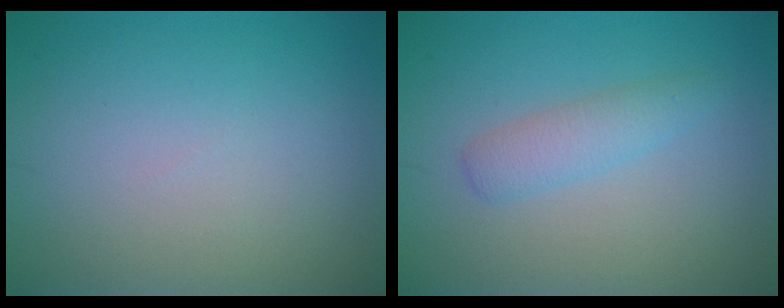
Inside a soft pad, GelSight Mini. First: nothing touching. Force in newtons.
{"total": 2.0, "press": 2.0, "slide": 0.1}